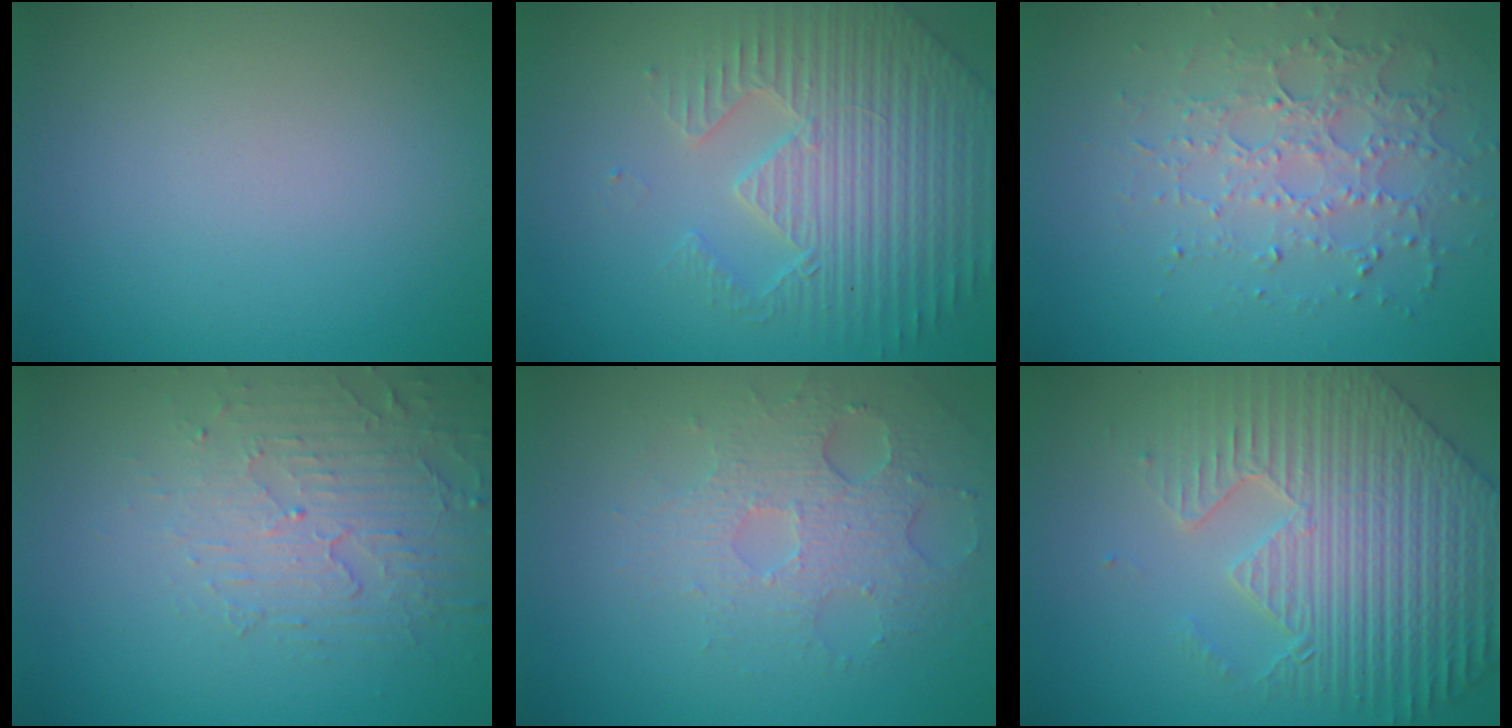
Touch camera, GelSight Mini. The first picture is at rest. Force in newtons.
{"total": 5.0, "press": 4.8, "slide": 1.4}
{"total": 3.5, "press": 3.4, "slide": 1.0}
{"total": 4.9, "press": 3.2, "slide": 3.7}
{"total": 3.6, "press": 3.3, "slide": 1.3}
{"total": 8.1, "press": 6.4, "slide": 5.0}